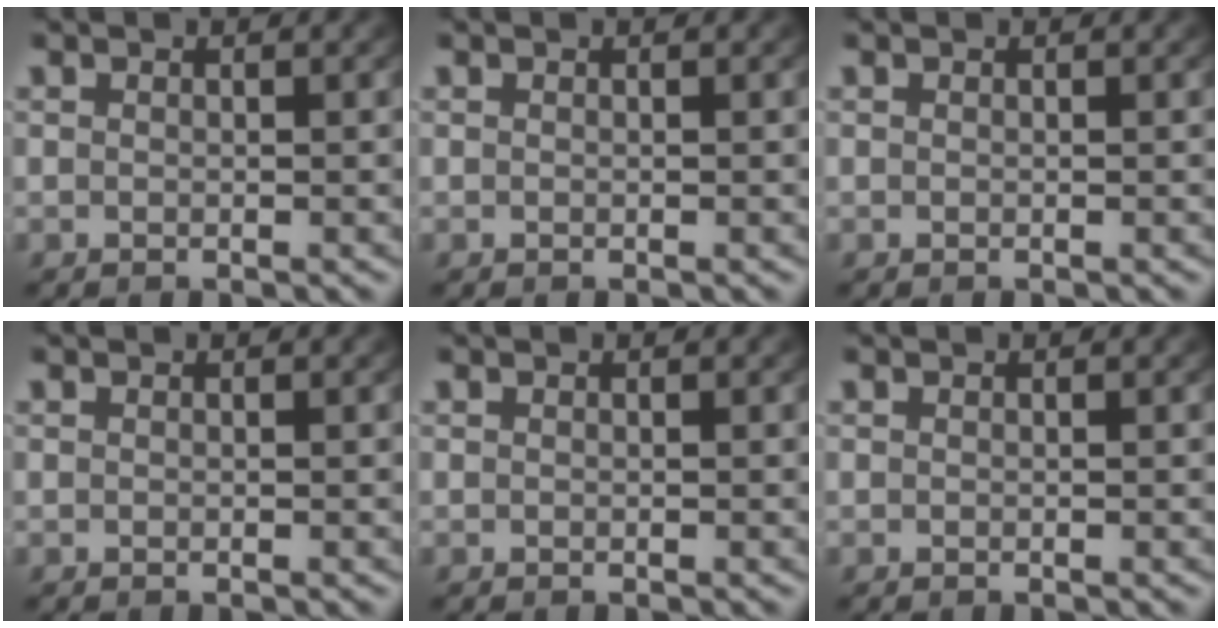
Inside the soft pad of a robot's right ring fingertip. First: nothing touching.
{"total": 0.0}
{"total": 0.0}
{"total": 0.0}
{"total": 0.0}
{"total": 0.0}